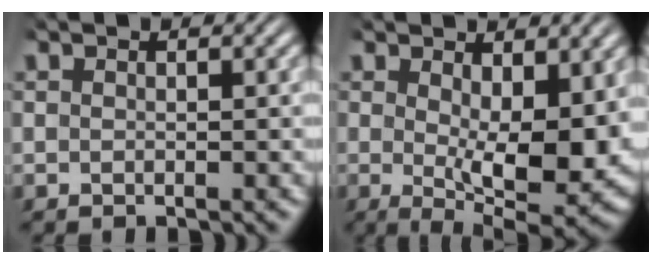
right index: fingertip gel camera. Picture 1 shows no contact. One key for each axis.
{"total": 7.1, "fx": 0.7, "fy": 2.1, "fz": 6.7, "tx": -0.093, "ty": -0.024, "tz": 0.015}